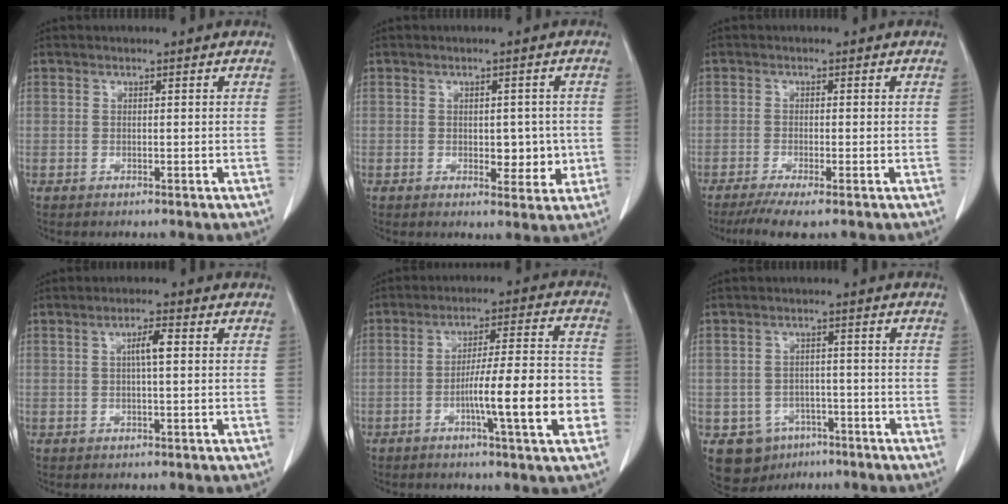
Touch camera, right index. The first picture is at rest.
{"total": 4.6, "force": [-0.4, 2.6, 3.7], "torque": [-0.036, -0.001, 0.003]}
{"total": 5.1, "force": [-3.5, 0.2, 3.6], "torque": [-0.060, -0.014, -0.060]}
{"total": 3.0, "force": [0.5, 0.3, 3.0], "torque": [-0.053, 0.004, 0.008]}
{"total": 12.8, "force": [-3.7, 0.7, 12.2], "torque": [-0.188, 0.006, -0.058]}
{"total": 7.0, "force": [-3.9, 5.6, 1.7], "torque": [-0.029, 0.008, -0.048]}